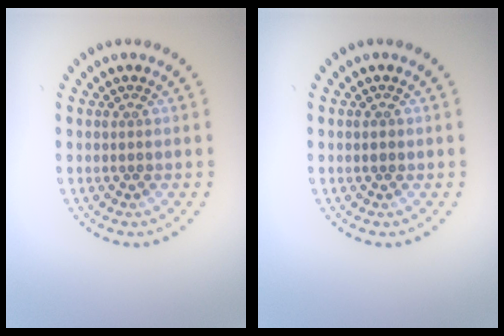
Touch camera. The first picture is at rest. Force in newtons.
{"total": 0.8, "press": 0.8, "slide": 0.2}